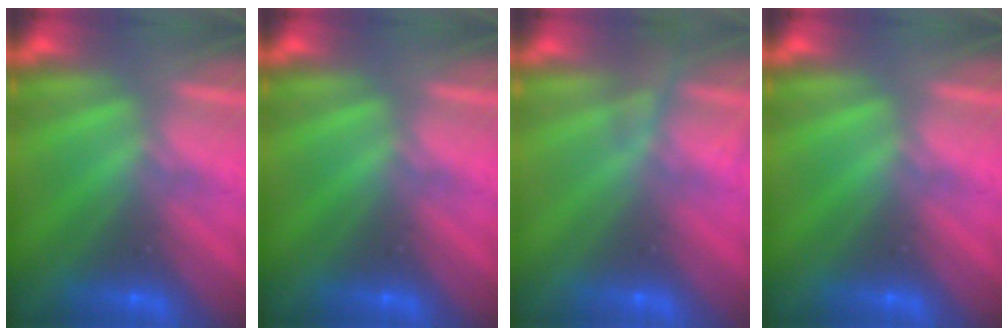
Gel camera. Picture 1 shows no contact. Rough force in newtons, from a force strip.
{"total": 0.0}
{"total": 2.3}
{"total": 0.0}